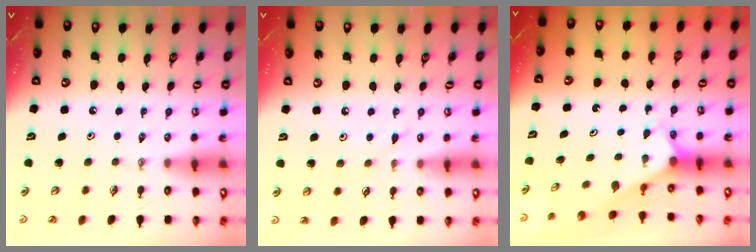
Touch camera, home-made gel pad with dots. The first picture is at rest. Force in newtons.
{"total": 3.7, "press": 3.6, "slide": 0.5}
{"total": 2.3, "press": 2.3, "slide": 0.2}